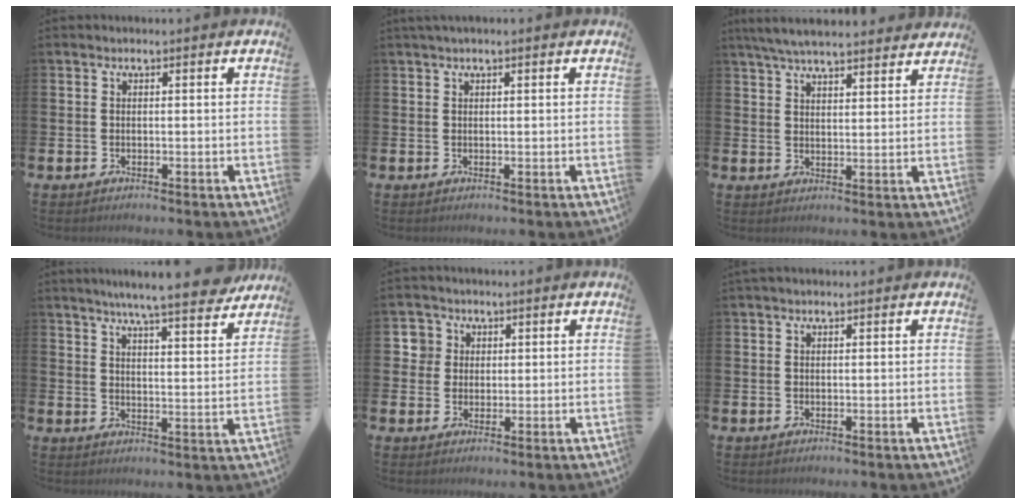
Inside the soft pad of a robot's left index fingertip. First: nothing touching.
{"total": 0.9, "force": [0.7, 0.0, 0.6], "torque": [-0.010, 0.002, 0.012]}
{"total": 6.2, "force": [5.9, 0.7, 1.8], "torque": [-0.049, -0.023, 0.107]}
{"total": 7.9, "force": [7.2, 0.2, 3.2], "torque": [-0.060, -0.043, 0.122]}
{"total": 3.7, "force": [1.7, 3.3, 0.2], "torque": [0.006, 0.003, 0.023]}
{"total": 0.6, "force": [0.5, 0.1, 0.3], "torque": [0.007, -0.003, 0.005]}